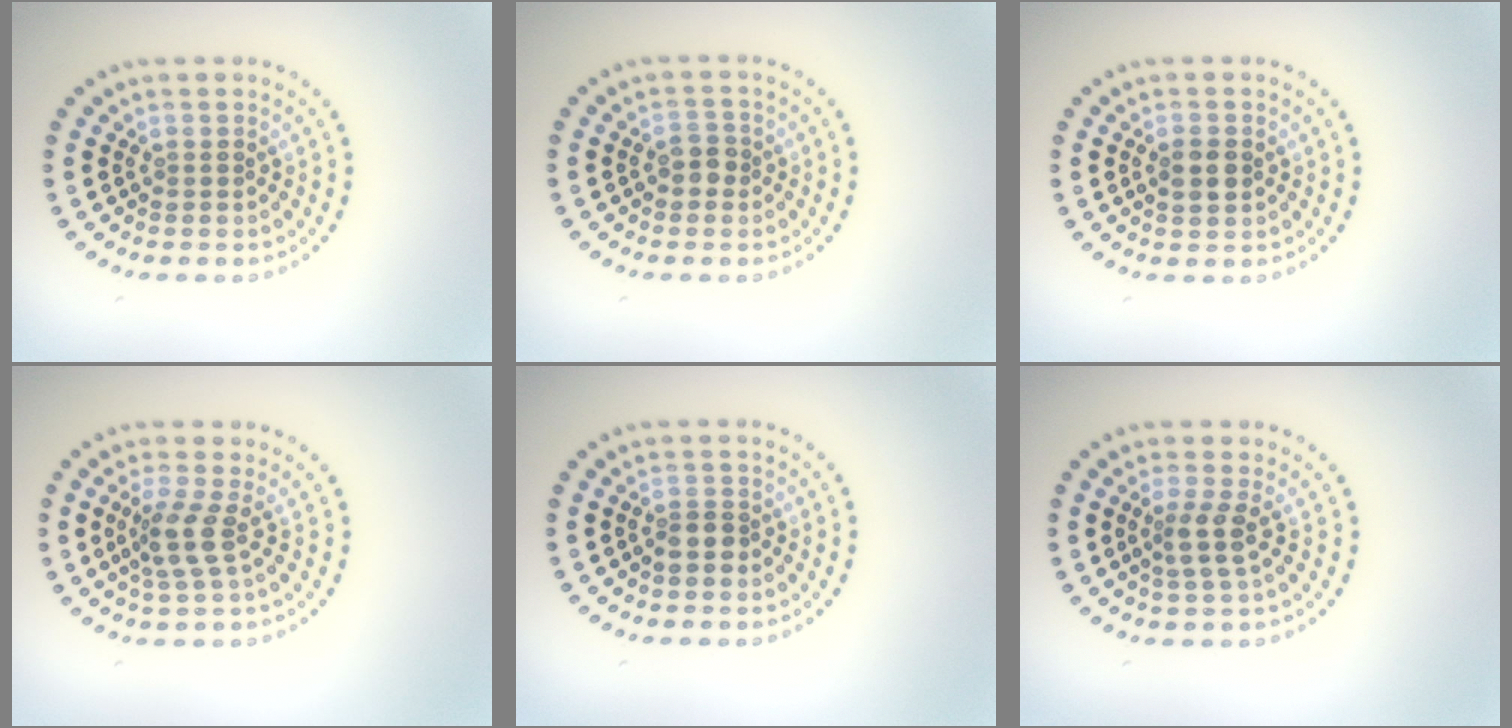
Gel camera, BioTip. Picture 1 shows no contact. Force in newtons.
{"total": 1.6, "press": 1.5, "slide": 0.5}
{"total": 1.9, "press": 1.9, "slide": 0.2}
{"total": 2.6, "press": 2.0, "slide": 1.7}
{"total": 1.7, "press": 1.5, "slide": 0.8}
{"total": 2.3, "press": 1.9, "slide": 1.3}